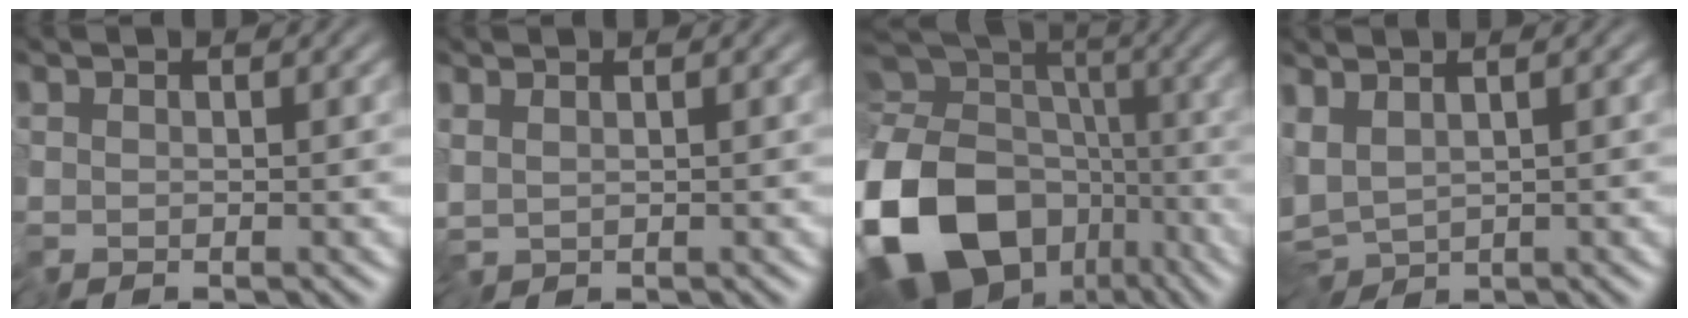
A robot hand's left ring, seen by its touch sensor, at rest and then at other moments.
{"total": 1.4, "force": [0.0, 0.6, 1.2], "torque": [-0.028, -0.002, -0.002]}
{"total": 18.5, "force": [-8.4, 12.9, 10.4], "torque": [-0.234, -0.018, -0.128]}
{"total": 5.4, "force": [-1.4, 3.1, 4.2], "torque": [-0.095, -0.013, -0.014]}